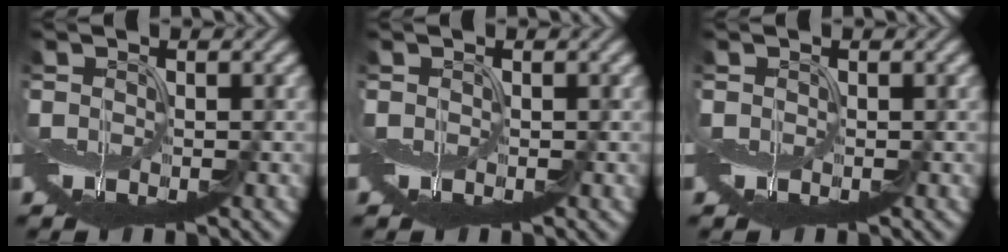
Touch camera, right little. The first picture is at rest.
{"total": 0.0}
{"total": 0.0}